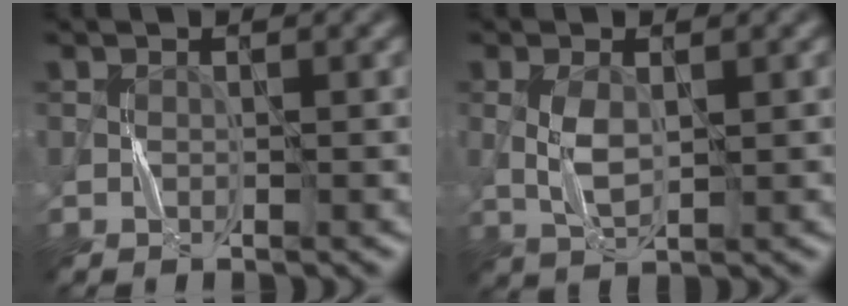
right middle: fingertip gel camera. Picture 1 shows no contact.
{"total": 2.7, "force": [0.3, 1.3, 2.3], "torque": [-0.053, 0.000, 0.012]}